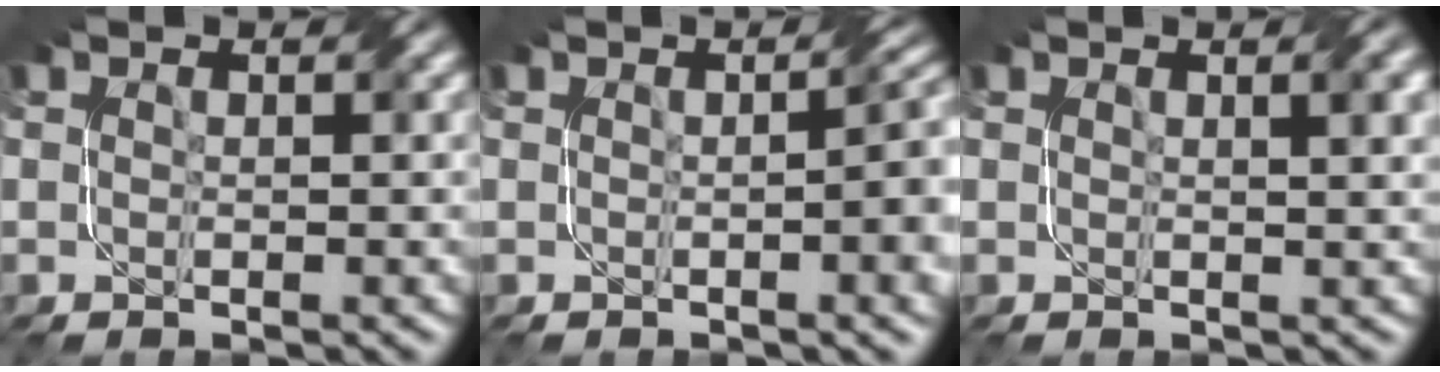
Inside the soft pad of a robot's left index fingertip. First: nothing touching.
{"total": 6.0, "force": [-0.3, 2.0, 5.6], "torque": [-0.041, 0.007, -0.001]}
{"total": 3.1, "force": [1.4, 1.0, 2.6], "torque": [-0.023, 0.006, 0.018]}